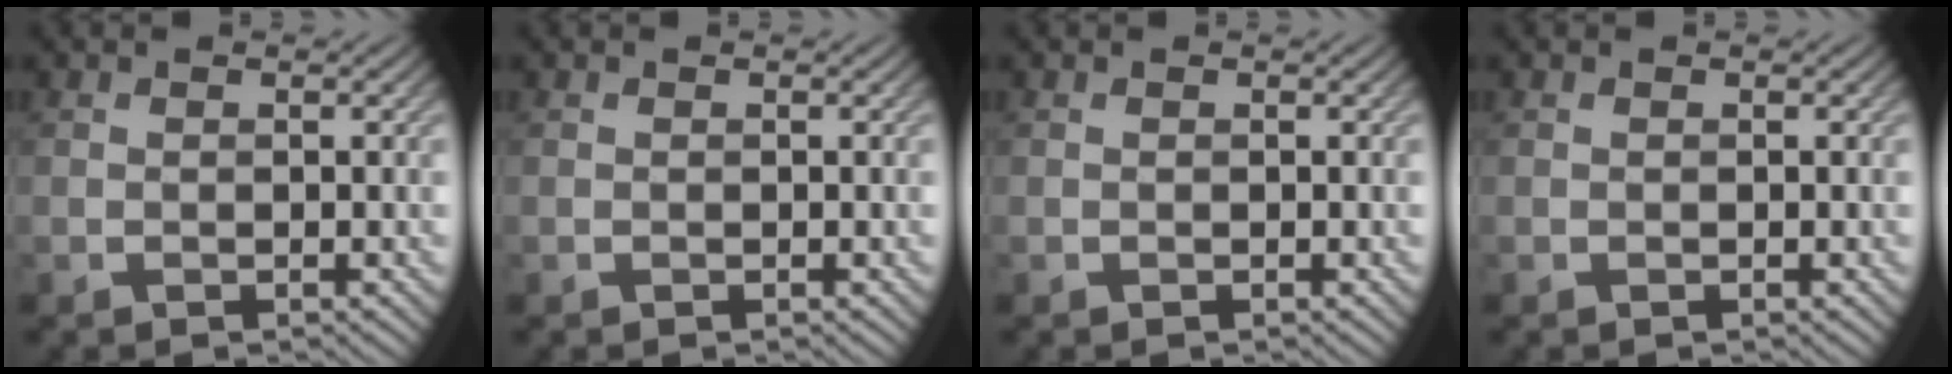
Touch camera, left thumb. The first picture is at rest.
{"total": 0.0}
{"total": 0.0}
{"total": 0.0}